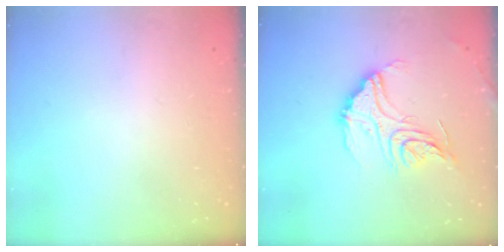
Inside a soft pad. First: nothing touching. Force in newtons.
{"total": 17.7, "press": 17.6, "slide": 1.8}